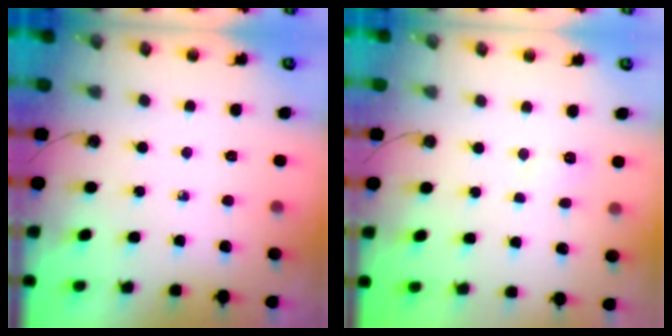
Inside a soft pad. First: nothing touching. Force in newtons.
{"total": 2.9, "press": 2.8, "slide": 0.7}